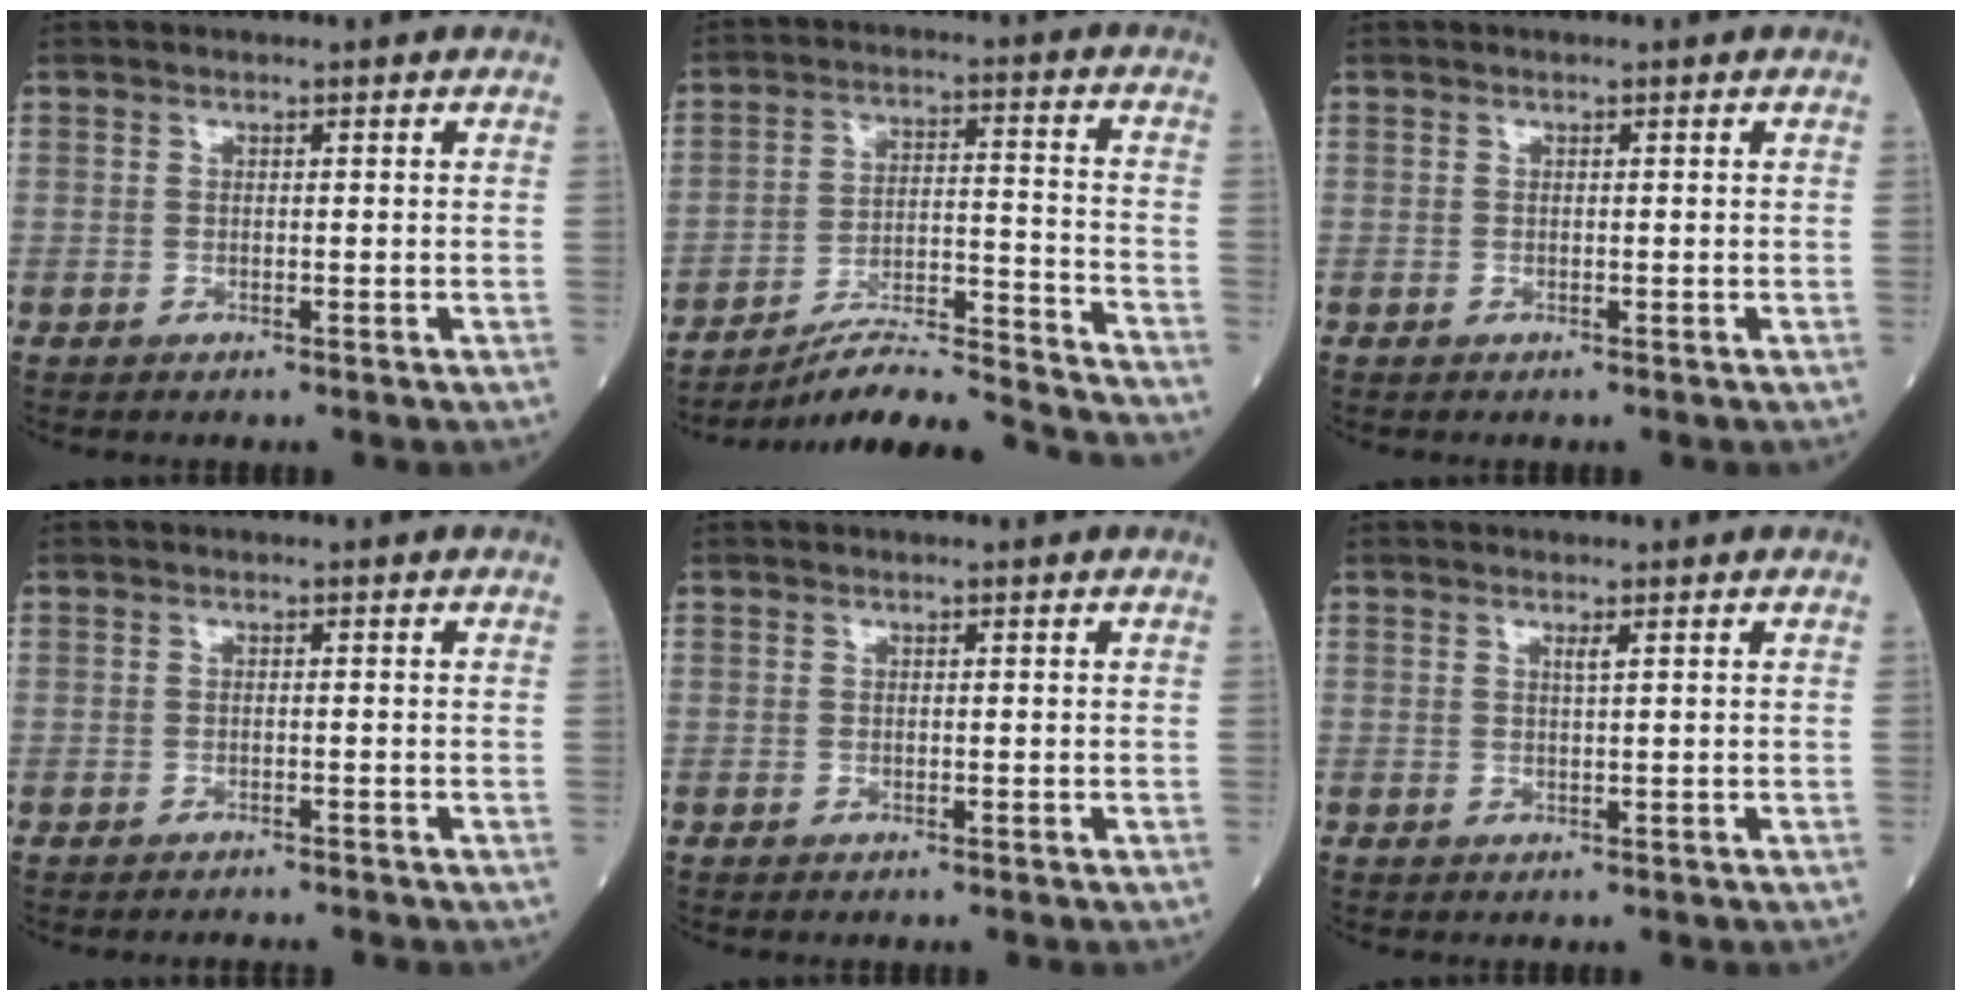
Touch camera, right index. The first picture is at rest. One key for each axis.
{"total": 17.1, "fx": -16.4, "fy": -1.2, "fz": 4.7, "tx": -0.077, "ty": 0.006, "tz": -0.253}
{"total": 0.0}
{"total": 1.9, "fx": -1.9, "fy": 0.1, "fz": 0.3, "tx": -0.004, "ty": -0.002, "tz": -0.023}
{"total": 0.0}
{"total": 0.8, "fx": 0.4, "fy": -0.2, "fz": 0.7, "tx": -0.016, "ty": -0.003, "tz": 0.008}